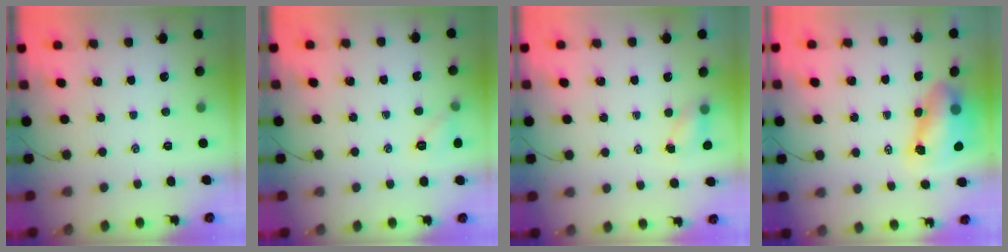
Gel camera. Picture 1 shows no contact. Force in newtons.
{"total": 6.4, "press": 6.2, "slide": 1.7}
{"total": 4.0, "press": 3.9, "slide": 1.0}
{"total": 9.3, "press": 9.0, "slide": 2.2}